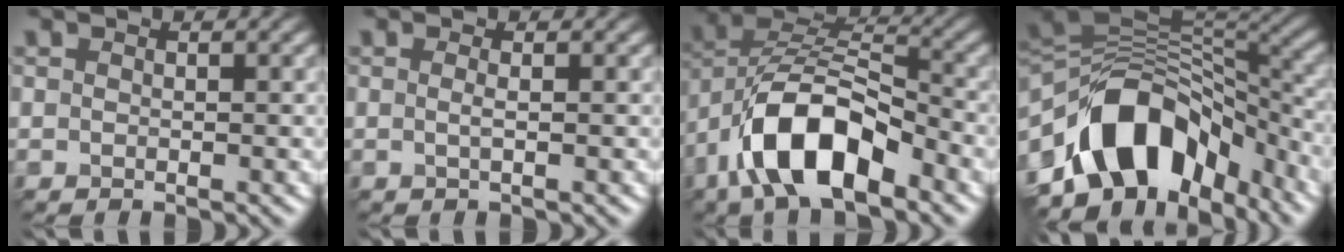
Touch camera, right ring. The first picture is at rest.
{"total": 0.7, "force": [-0.3, -0.7, -0.1], "torque": [-0.022, -0.007, 0.003]}
{"total": 8.9, "force": [-5.8, 3.4, 5.8], "torque": [-0.133, 0.015, -0.086]}
{"total": 10.5, "force": [-5.8, 6.4, 6.0], "torque": [-0.125, 0.021, -0.083]}